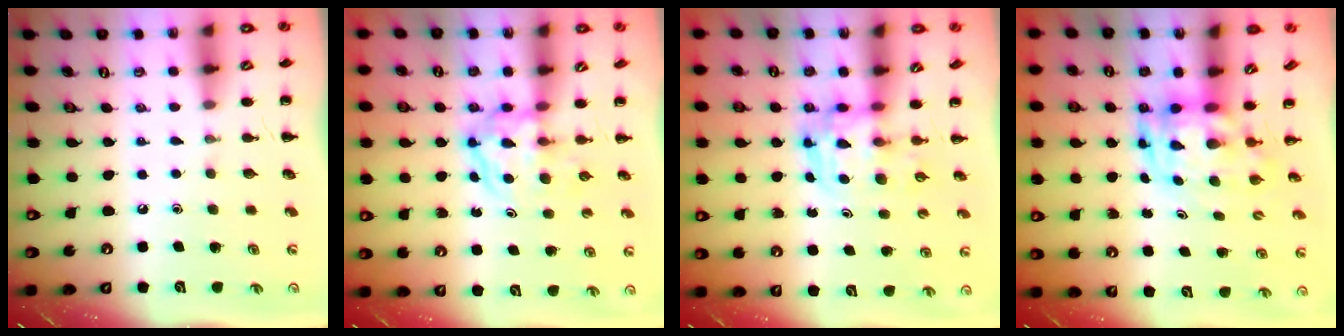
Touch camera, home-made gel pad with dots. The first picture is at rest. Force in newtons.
{"total": 3.8, "press": 3.7, "slide": 0.4}
{"total": 3.5, "press": 3.4, "slide": 0.6}
{"total": 3.1, "press": 3.1, "slide": 0.6}